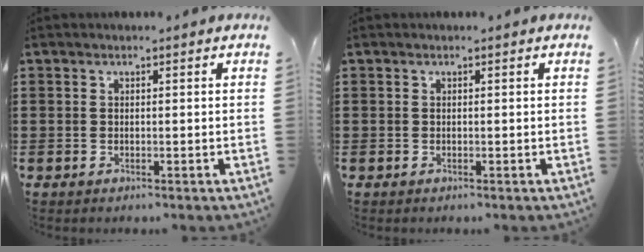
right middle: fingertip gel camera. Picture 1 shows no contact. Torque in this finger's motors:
{"motor_torque": [0.02, 0.02, 0.00, 0.01]}